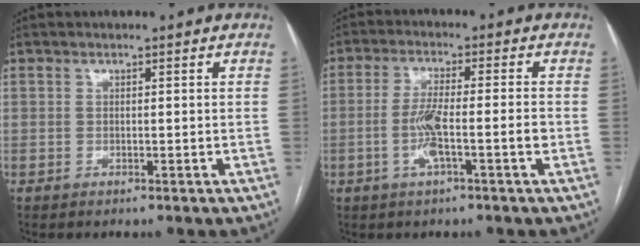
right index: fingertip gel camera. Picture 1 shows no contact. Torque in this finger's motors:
{"motor_torque": [0.07, 0.13, 0.04, 0.05]}